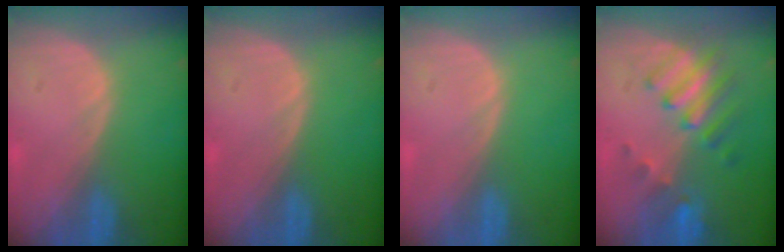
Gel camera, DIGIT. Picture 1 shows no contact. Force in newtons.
{"total": 0.0}
{"total": 0.0}
{"total": 7.4, "press": 6.8, "slide": 3.0}